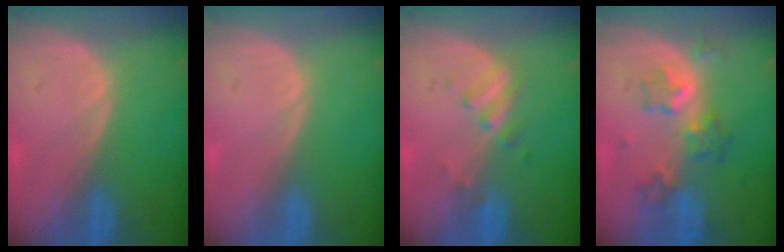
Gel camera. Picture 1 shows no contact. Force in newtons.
{"total": 0.0}
{"total": 2.7, "press": 2.7, "slide": 0.5}
{"total": 6.2, "press": 5.9, "slide": 2.0}